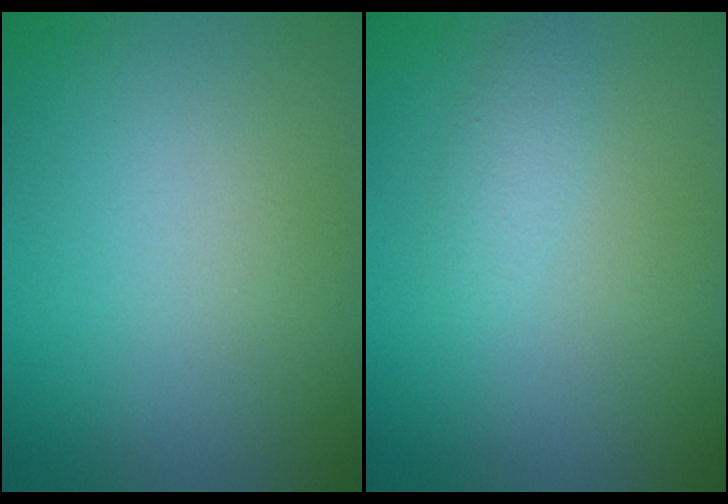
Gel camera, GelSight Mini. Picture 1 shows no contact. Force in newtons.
{"total": 1.2, "press": 1.2, "slide": 0.0}